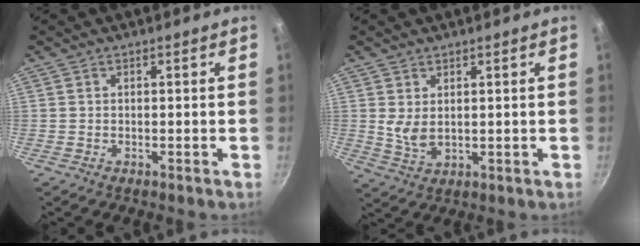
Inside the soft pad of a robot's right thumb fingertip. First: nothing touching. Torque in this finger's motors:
{"motor_torque": [1.76, 3.25, -0.18, 0.02, 0.04]}